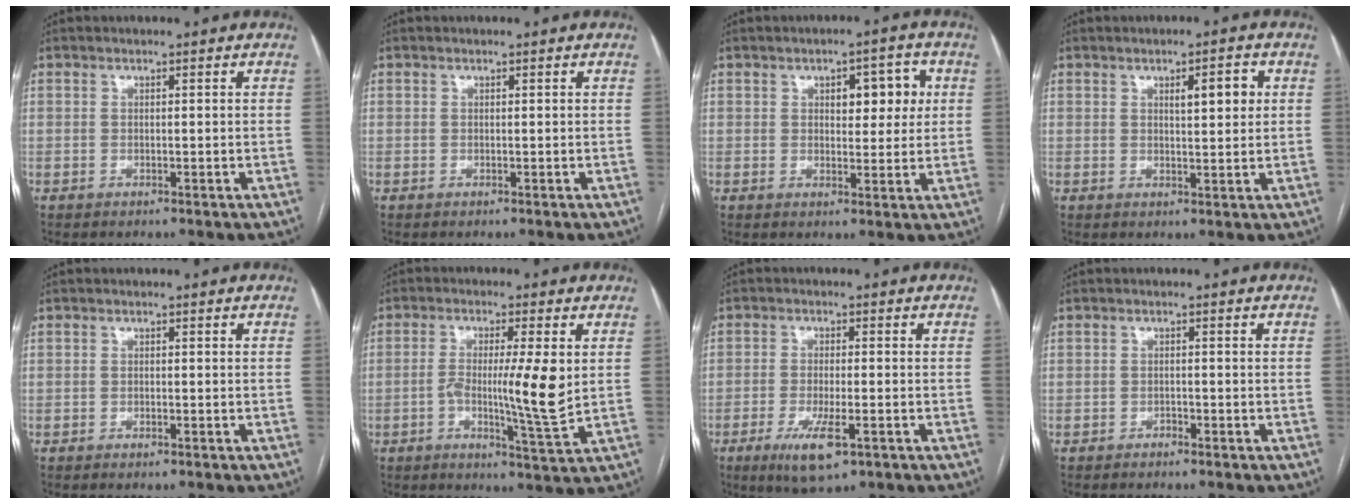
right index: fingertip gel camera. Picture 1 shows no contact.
{"total": 0.0}
{"total": 5.9, "force": [1.7, 2.8, 4.9], "torque": [-0.059, 0.016, 0.025]}
{"total": 4.1, "force": [1.3, 1.0, 3.7], "torque": [-0.055, 0.004, 0.021]}
{"total": 0.6, "force": [-0.4, 0.0, 0.4], "torque": [-0.008, -0.001, -0.006]}
{"total": 8.8, "force": [0.0, 0.0, 8.8], "torque": [-0.150, -0.008, -0.005]}
{"total": 6.7, "force": [-3.2, 1.4, 5.7], "torque": [-0.109, -0.015, -0.051]}
{"total": 0.8, "force": [-0.7, 0.1, 0.3], "torque": [-0.008, 0.000, -0.012]}